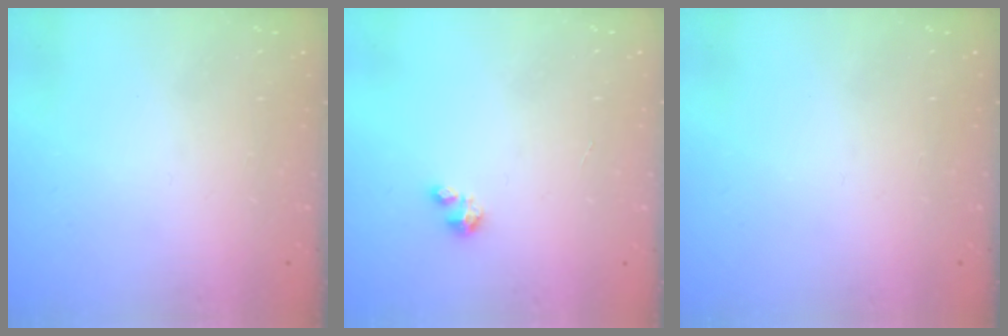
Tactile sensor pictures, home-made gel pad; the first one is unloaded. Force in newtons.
{"total": 0.9, "press": 0.9, "slide": 0.2}
{"total": 0.0}